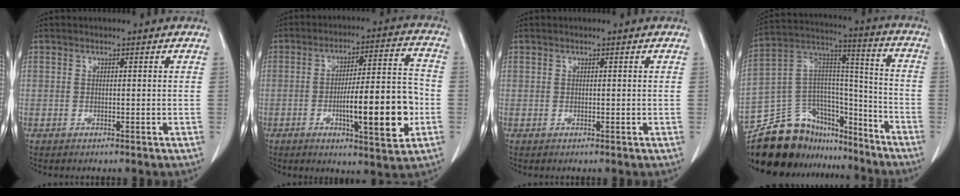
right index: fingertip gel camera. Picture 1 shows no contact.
{"total": 14.6, "force": [-3.6, 2.4, 13.9], "torque": [-0.210, 0.010, -0.051]}
{"total": 0.0}
{"total": 22.5, "force": [-19.0, 9.5, 7.3], "torque": [-0.162, 0.047, -0.310]}